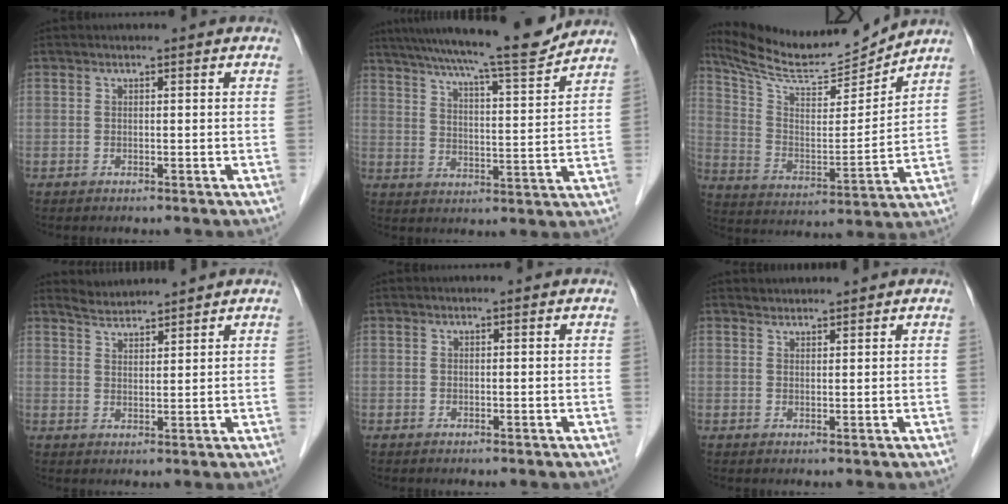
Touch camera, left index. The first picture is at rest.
{"total": 17.1, "force": [15.2, 0.2, 7.8], "torque": [-0.126, -0.006, 0.220]}
{"total": 14.0, "force": [13.7, 0.3, 2.9], "torque": [-0.066, -0.008, 0.241]}
{"total": 3.2, "force": [3.2, -0.1, -0.2], "torque": [-0.005, 0.012, 0.063]}
{"total": 0.0}
{"total": 1.4, "force": [1.4, 0.1, -0.1], "torque": [-0.005, 0.009, 0.028]}